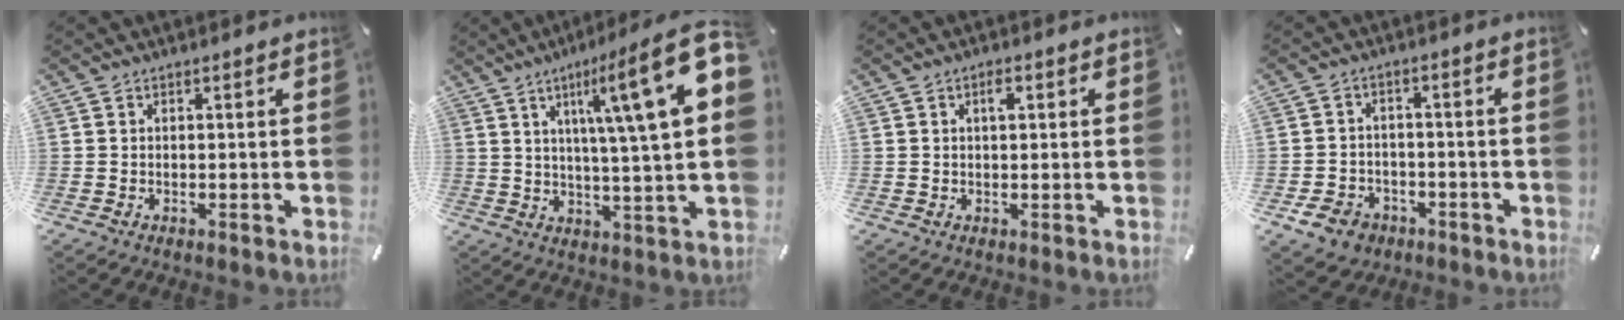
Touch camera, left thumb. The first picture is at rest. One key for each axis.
{"total": 19.7, "fx": 7.5, "fy": 2.8, "fz": 18.0, "tx": -0.280, "ty": -0.035, "tz": 0.097}
{"total": 2.3, "fx": 0.8, "fy": 1.3, "fz": 1.8, "tx": -0.021, "ty": 0.001, "tz": 0.009}
{"total": 6.4, "fx": -3.5, "fy": 5.0, "fz": 2.0, "tx": -0.032, "ty": 0.023, "tz": -0.065}